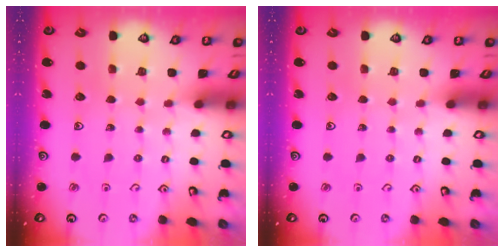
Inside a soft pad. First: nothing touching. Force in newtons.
{"total": 0.0}